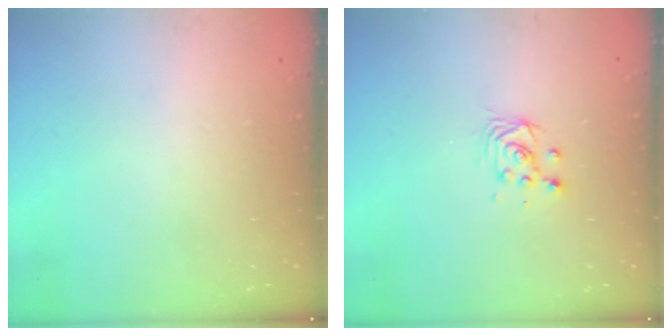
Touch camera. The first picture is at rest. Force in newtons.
{"total": 3.4, "press": 3.4, "slide": 0.2}